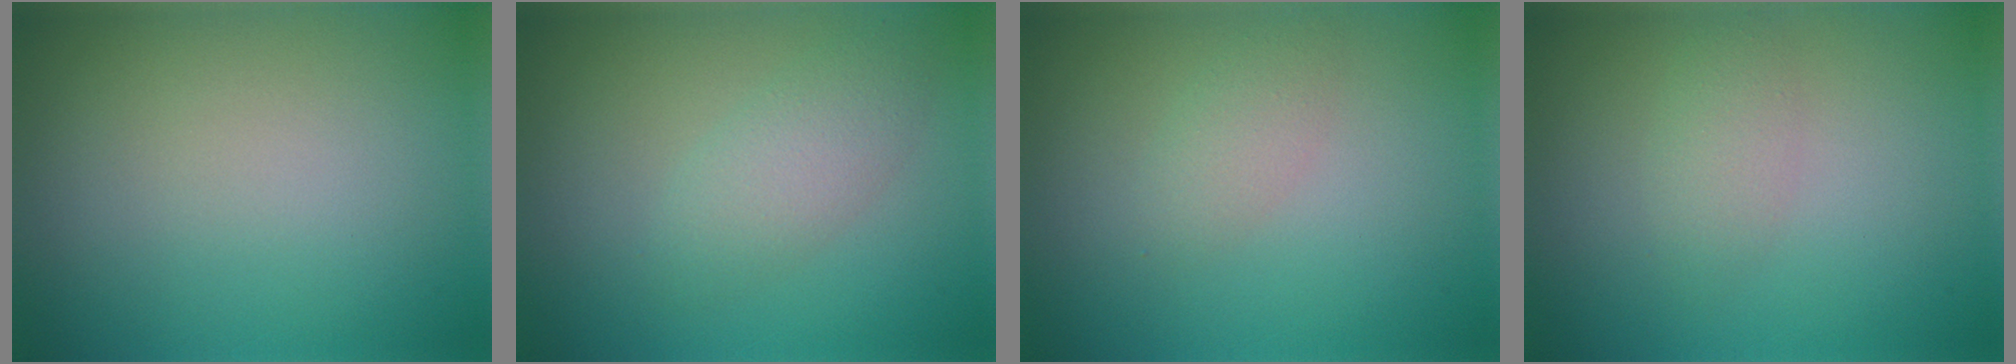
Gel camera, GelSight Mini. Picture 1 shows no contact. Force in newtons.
{"total": 2.5, "press": 2.5, "slide": 0.0}
{"total": 1.5, "press": 1.5, "slide": 0.1}
{"total": 1.6, "press": 1.6, "slide": 0.1}